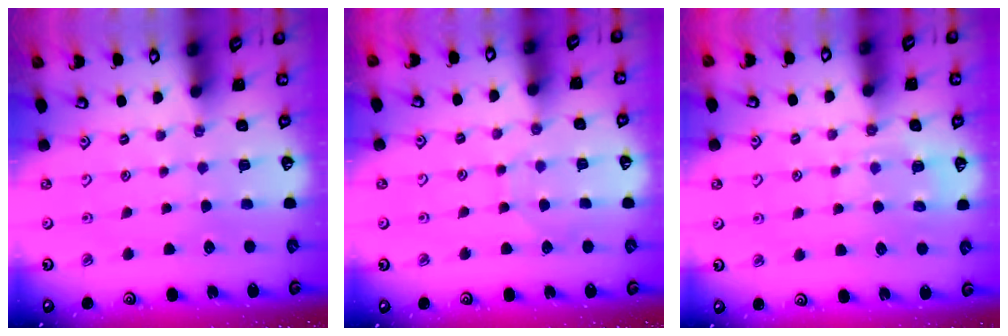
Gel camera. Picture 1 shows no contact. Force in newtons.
{"total": 4.5, "press": 4.5, "slide": 0.5}
{"total": 7.8, "press": 7.8, "slide": 0.5}